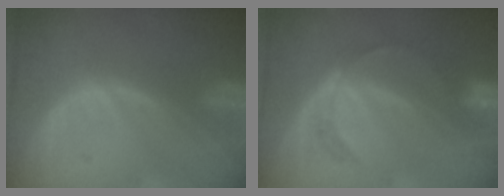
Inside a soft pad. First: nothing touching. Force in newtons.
{"total": 5.4, "press": 5.0, "slide": 2.1}